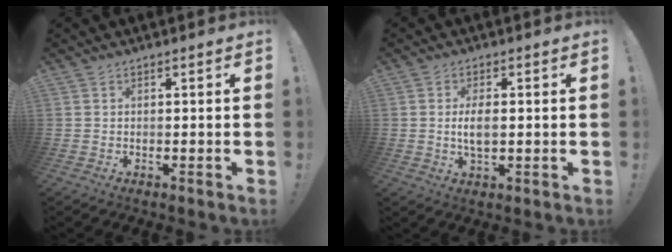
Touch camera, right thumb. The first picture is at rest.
{"total": 5.0, "force": [0.0, 2.2, 4.5], "torque": [-0.080, -0.006, -0.006]}